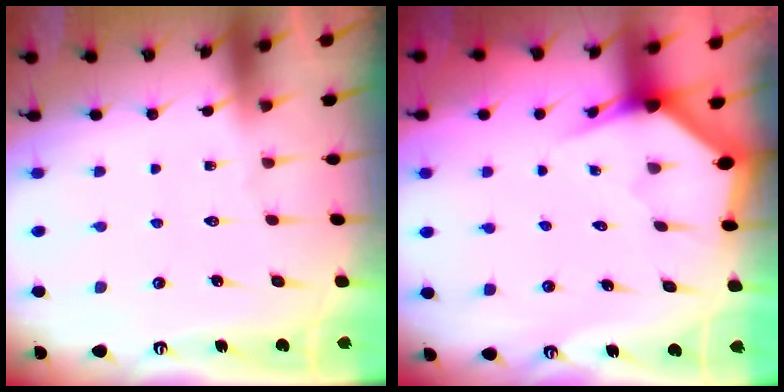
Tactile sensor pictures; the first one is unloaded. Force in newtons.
{"total": 2.6, "press": 2.6, "slide": 0.1}